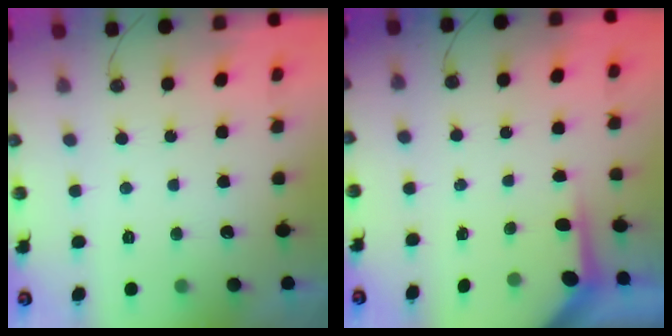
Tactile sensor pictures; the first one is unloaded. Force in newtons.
{"total": 3.8, "press": 3.8, "slide": 0.3}